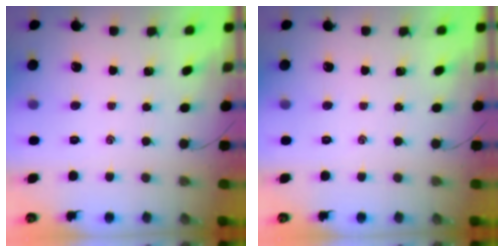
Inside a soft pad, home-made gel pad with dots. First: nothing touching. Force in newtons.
{"total": 0.0}